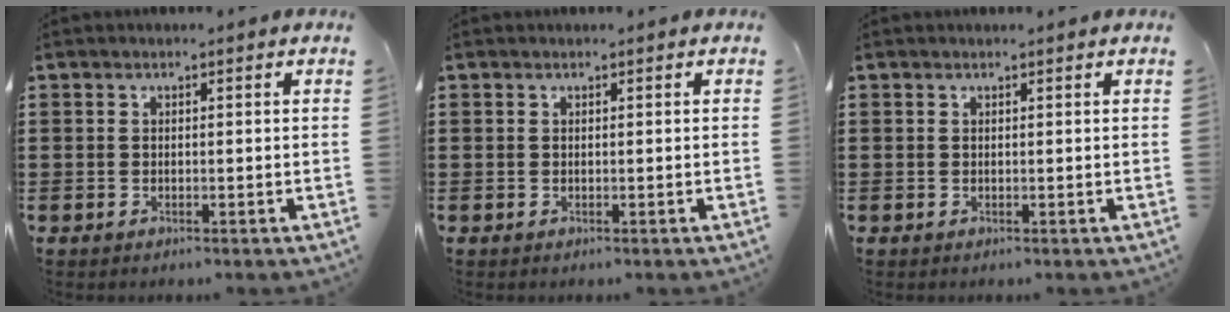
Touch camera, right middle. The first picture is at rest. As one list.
[{"total": 0.0}, {"total": 0.0}]